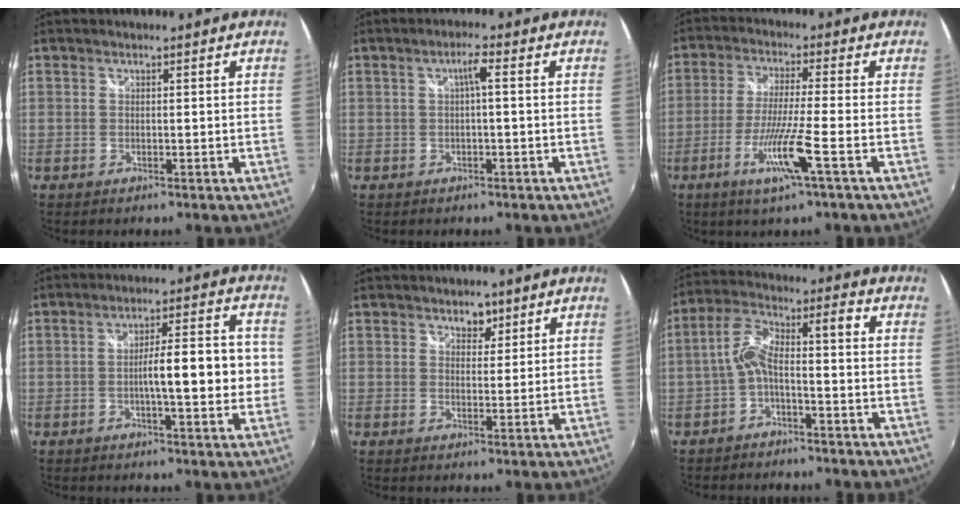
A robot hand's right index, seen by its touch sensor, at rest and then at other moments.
{"total": 2.4, "force": [0.1, 0.0, 2.4], "torque": [-0.044, 0.009, 0.003]}
{"total": 9.7, "force": [-4.1, -0.8, 8.7], "torque": [-0.180, -0.014, -0.080]}
{"total": 10.5, "force": [-1.2, 2.2, 10.2], "torque": [-0.164, 0.007, -0.019]}
{"total": 2.6, "force": [1.7, 1.8, 0.9], "torque": [-0.006, 0.006, 0.027]}
{"total": 7.7, "force": [-2.9, 2.2, 6.8], "torque": [-0.151, 0.020, -0.051]}